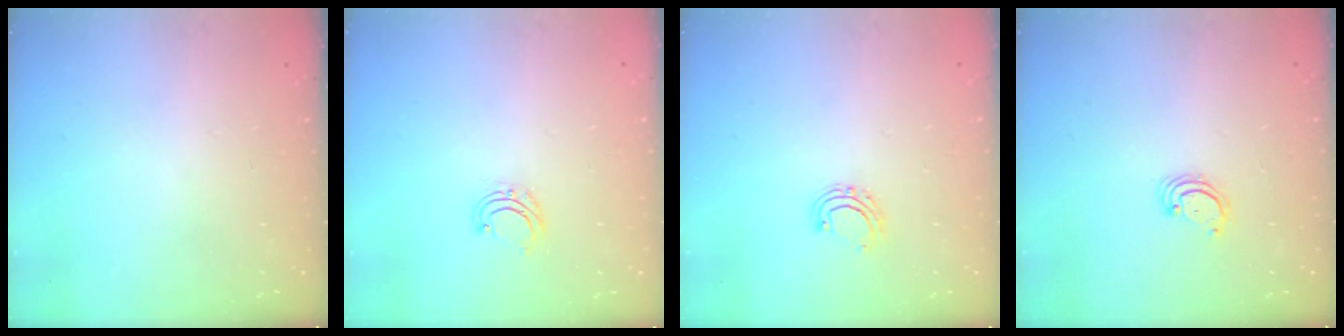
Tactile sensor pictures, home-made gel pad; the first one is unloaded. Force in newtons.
{"total": 4.6, "press": 4.5, "slide": 0.5}
{"total": 5.5, "press": 5.4, "slide": 1.1}
{"total": 2.8, "press": 2.8, "slide": 0.2}